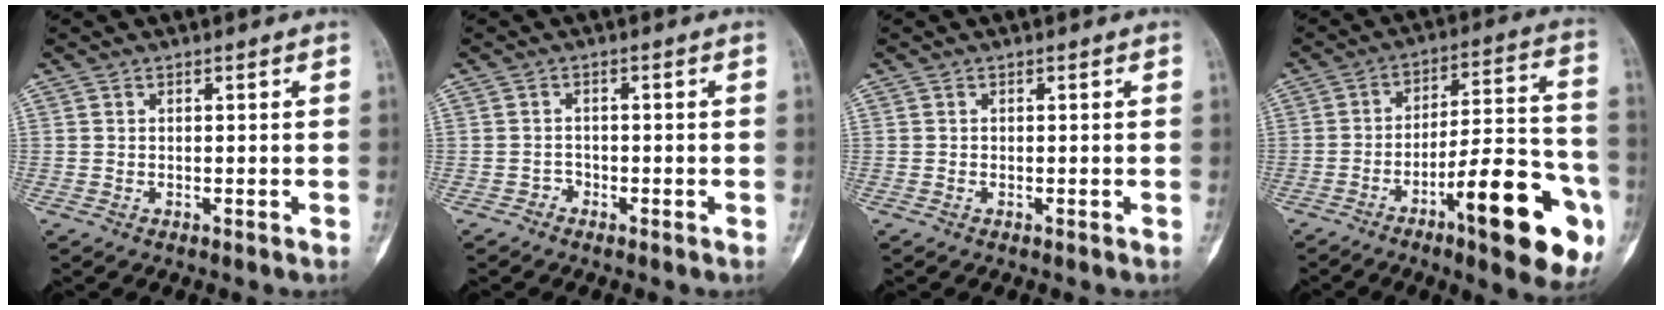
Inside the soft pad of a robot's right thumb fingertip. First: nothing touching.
{"total": 1.3, "force": [-0.9, 0.9, 0.0], "torque": [0.005, 0.005, -0.023]}
{"total": 0.0}
{"total": 21.5, "force": [-9.4, 5.6, 18.5], "torque": [-0.230, 0.052, -0.135]}